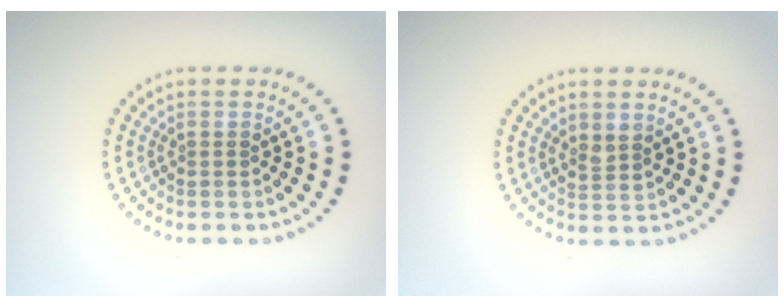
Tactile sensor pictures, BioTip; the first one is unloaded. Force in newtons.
{"total": 1.3, "press": 1.2, "slide": 0.6}